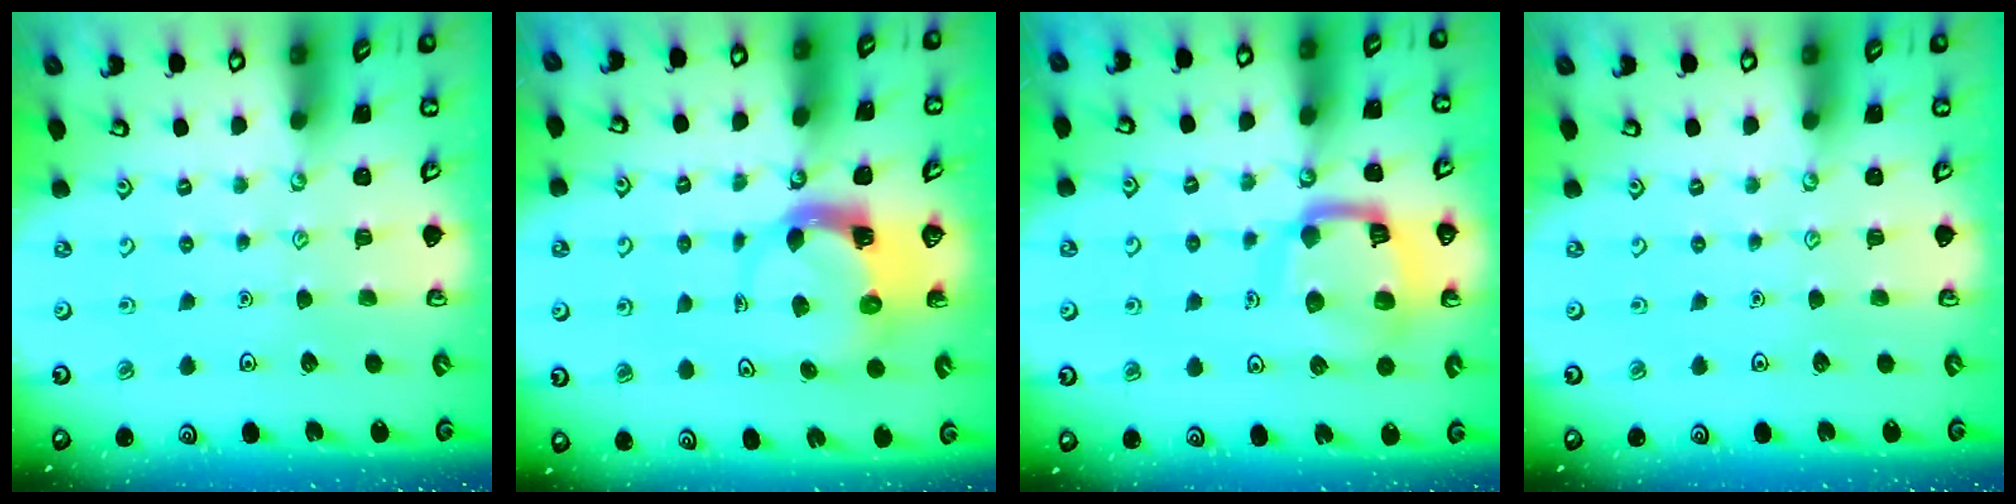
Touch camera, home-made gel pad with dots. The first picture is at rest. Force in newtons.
{"total": 5.4, "press": 5.3, "slide": 1.0}
{"total": 14.8, "press": 14.7, "slide": 1.6}
{"total": 0.0}